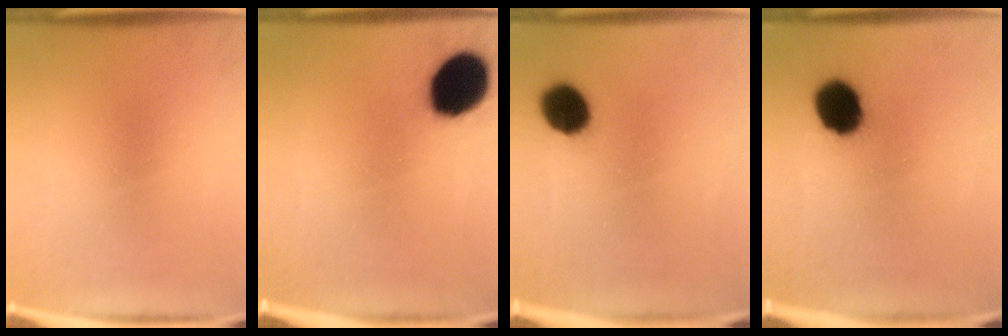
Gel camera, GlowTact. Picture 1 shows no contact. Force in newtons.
{"total": 15.1}
{"total": 8.7}
{"total": 10.8}